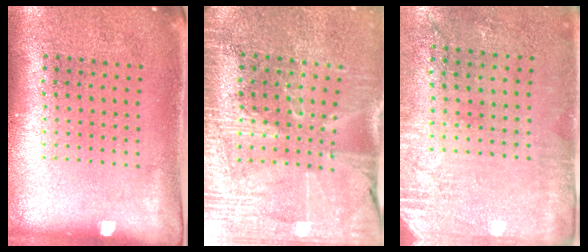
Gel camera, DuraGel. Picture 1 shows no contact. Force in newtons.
{"total": 3.5, "press": 3.3, "slide": 1.0}
{"total": 2.8, "press": 2.3, "slide": 1.6}